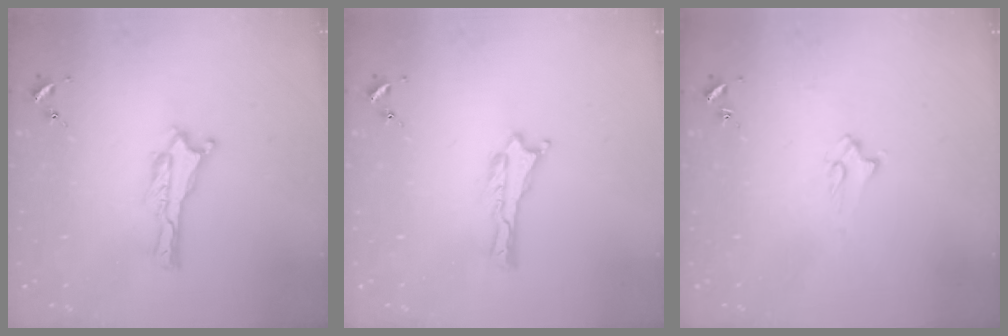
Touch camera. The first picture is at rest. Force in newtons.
{"total": 0.0}
{"total": 2.0, "press": 2.0, "slide": 0.3}